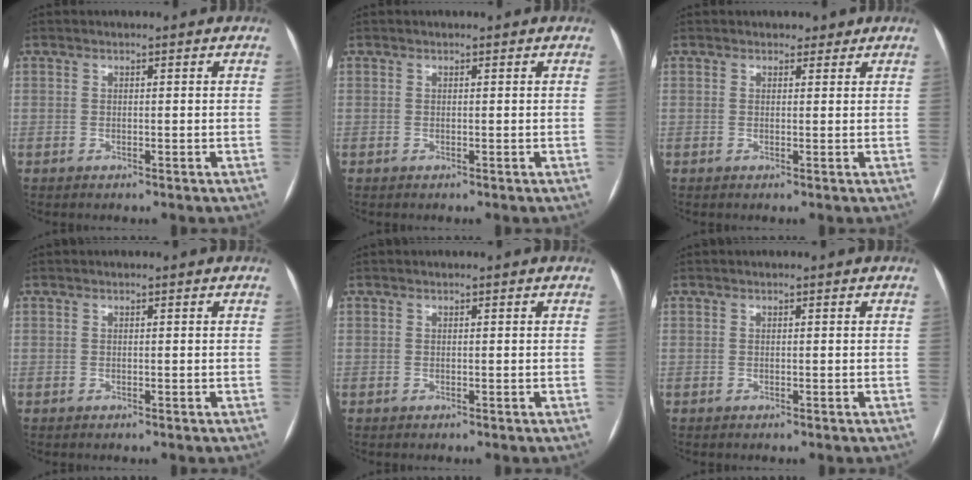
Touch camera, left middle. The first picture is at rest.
{"total": 0.0}
{"total": 1.6, "force": [1.2, 1.1, 0.3], "torque": [-0.002, 0.003, 0.012]}
{"total": 0.0}
{"total": 0.0}
{"total": 0.0}